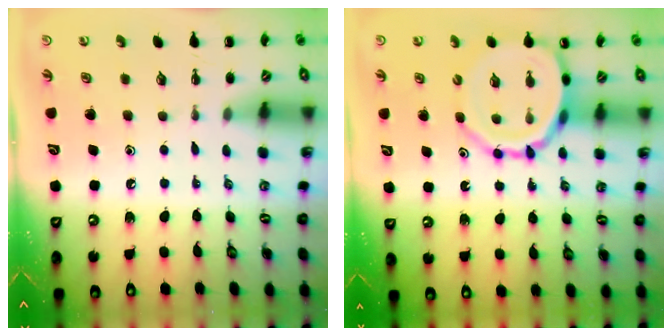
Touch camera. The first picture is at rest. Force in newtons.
{"total": 11.7, "press": 11.4, "slide": 2.8}